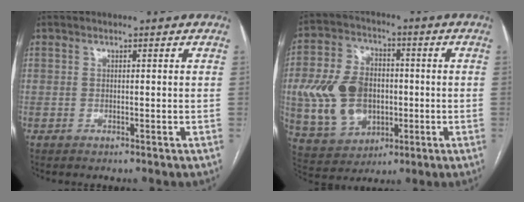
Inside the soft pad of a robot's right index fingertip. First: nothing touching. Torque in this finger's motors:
{"motor_torque": [1.39, -0.75, 0.56, 0.21]}